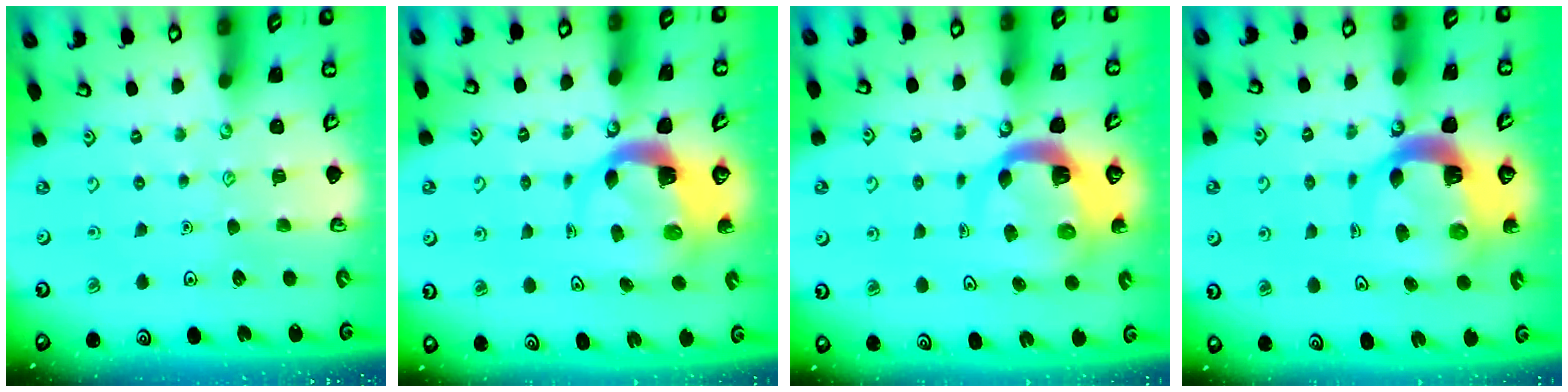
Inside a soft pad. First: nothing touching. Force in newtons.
{"total": 5.2, "press": 5.1, "slide": 0.6}
{"total": 6.7, "press": 6.6, "slide": 0.9}
{"total": 8.4, "press": 8.3, "slide": 0.9}